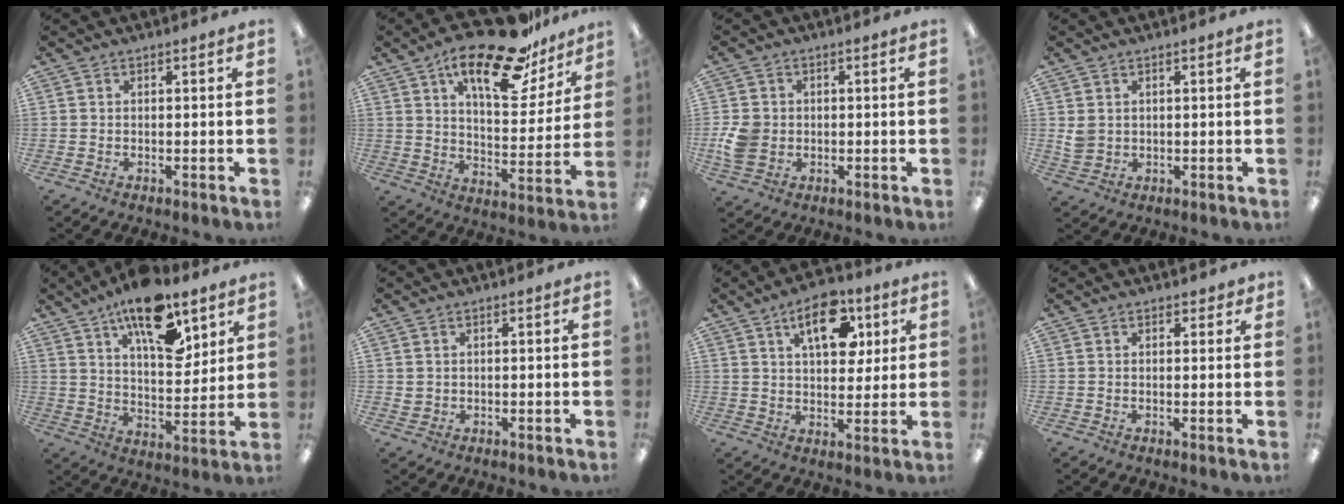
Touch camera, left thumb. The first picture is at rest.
{"total": 22.4, "force": [14.9, 8.9, 14.2], "torque": [-0.219, -0.082, 0.248]}
{"total": 6.4, "force": [-0.8, 5.6, 3.0], "torque": [-0.065, 0.007, -0.012]}
{"total": 3.3, "force": [1.0, 2.8, 1.2], "torque": [-0.018, 0.001, 0.020]}
{"total": 17.6, "force": [11.0, 7.8, 11.3], "torque": [-0.175, -0.050, 0.184]}
{"total": 1.6, "force": [0.6, 1.5, 0.2], "torque": [0.001, 0.000, 0.008]}
{"total": 13.1, "force": [6.1, 7.0, 9.1], "torque": [-0.116, -0.018, 0.099]}
{"total": 1.6, "force": [1.0, 1.0, 0.7], "torque": [-0.006, 0.000, 0.017]}